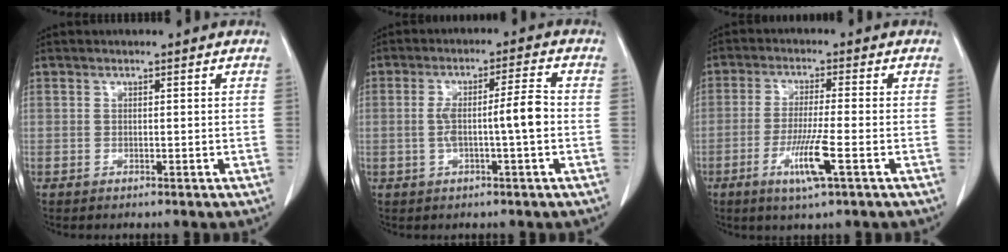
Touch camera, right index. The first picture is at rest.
{"total": 6.3, "force": [-0.8, 0.1, 6.2], "torque": [-0.114, 0.015, -0.011]}
{"total": 7.1, "force": [-2.8, -0.3, 6.5], "torque": [-0.125, -0.018, -0.053]}